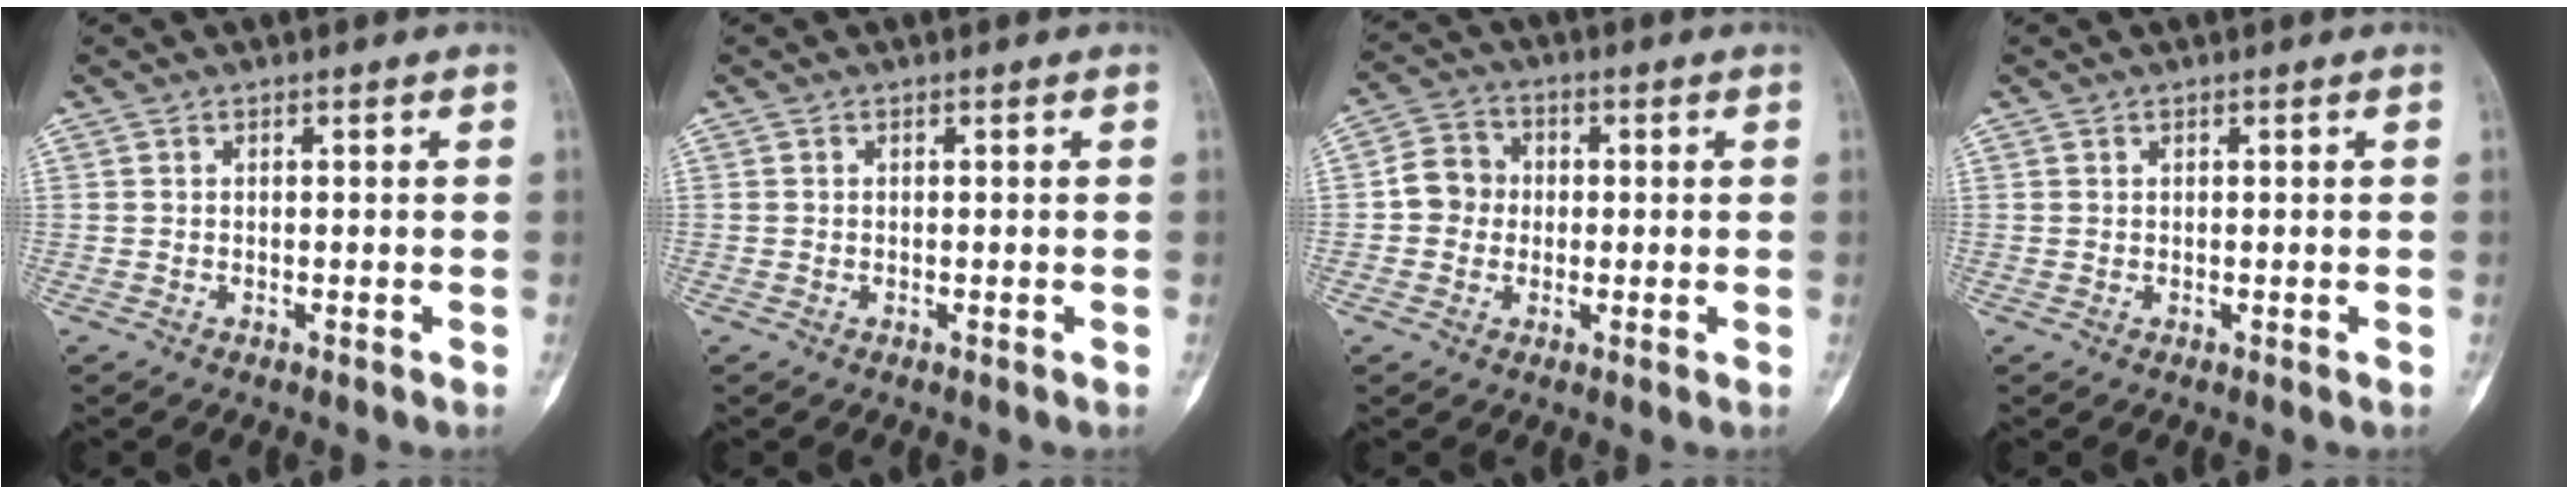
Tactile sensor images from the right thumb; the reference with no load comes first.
{"total": 0.0}
{"total": 5.8, "force": [-0.2, 5.3, 2.3], "torque": [-0.021, 0.014, -0.015]}
{"total": 0.0}